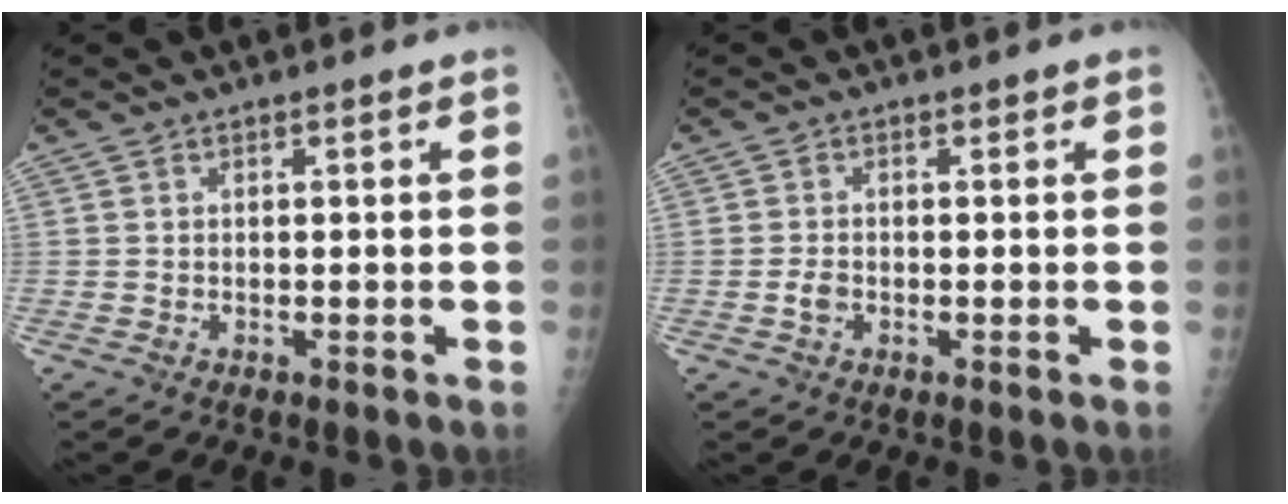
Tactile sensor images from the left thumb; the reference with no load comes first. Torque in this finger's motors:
{"motor_torque": [-0.56, 0.52, 0.32, -0.05, 0.00]}